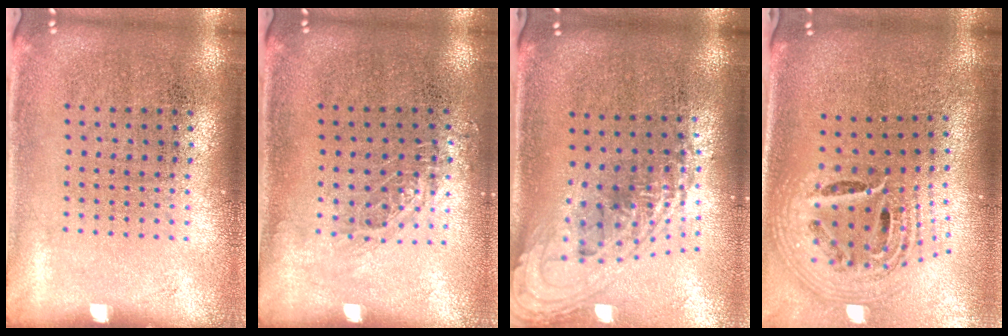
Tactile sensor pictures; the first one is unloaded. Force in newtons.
{"total": 0.8, "press": 0.8, "slide": 0.2}
{"total": 2.2, "press": 1.6, "slide": 1.5}
{"total": 2.5, "press": 1.8, "slide": 1.8}